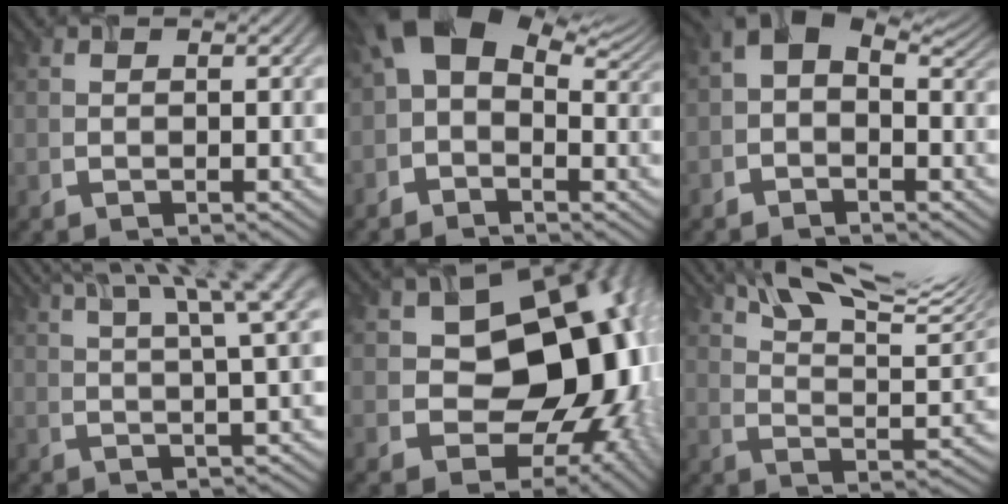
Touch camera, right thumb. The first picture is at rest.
{"total": 11.4, "force": [3.5, 6.9, 8.4], "torque": [-0.158, 0.011, 0.050]}
{"total": 6.3, "force": [1.2, 4.1, 4.6], "torque": [-0.089, 0.007, 0.009]}
{"total": 14.2, "force": [8.5, 3.3, 10.9], "torque": [-0.164, 0.035, 0.105]}
{"total": 20.0, "force": [1.2, 14.4, 13.9], "torque": [-0.180, -0.015, 0.026]}
{"total": 15.2, "force": [10.6, 3.8, 10.2], "torque": [-0.170, 0.009, 0.160]}